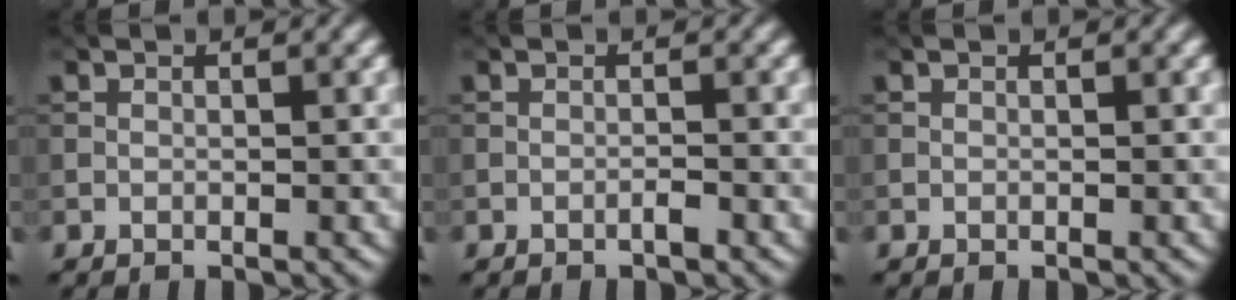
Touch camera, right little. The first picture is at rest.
{"total": 0.7, "force": [-0.5, 0.1, 0.5], "torque": [-0.009, 0.003, -0.010]}
{"total": 0.0}